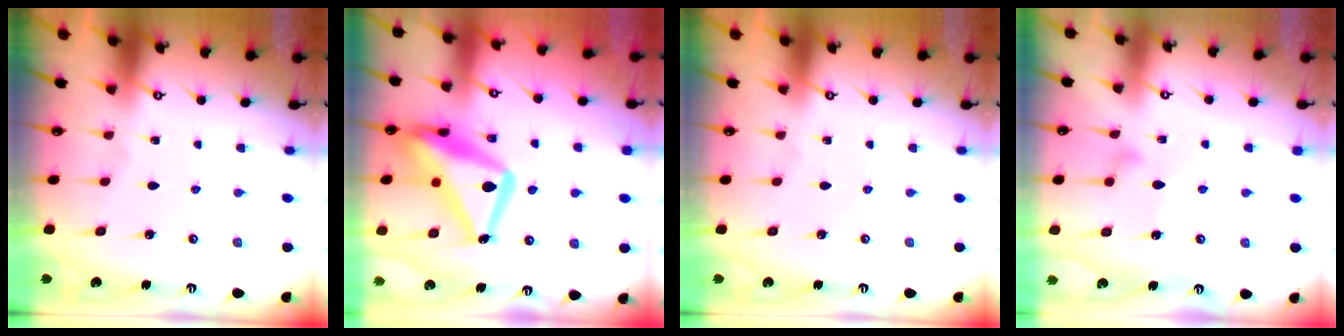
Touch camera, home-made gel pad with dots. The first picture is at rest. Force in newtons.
{"total": 21.7, "press": 21.6, "slide": 2.0}
{"total": 0.0}
{"total": 11.5, "press": 11.5, "slide": 0.3}